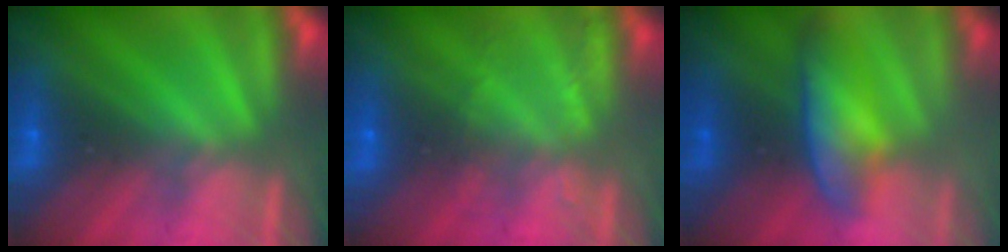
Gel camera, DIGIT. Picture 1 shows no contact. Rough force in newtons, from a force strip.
{"total": 2.2}
{"total": 3.4}